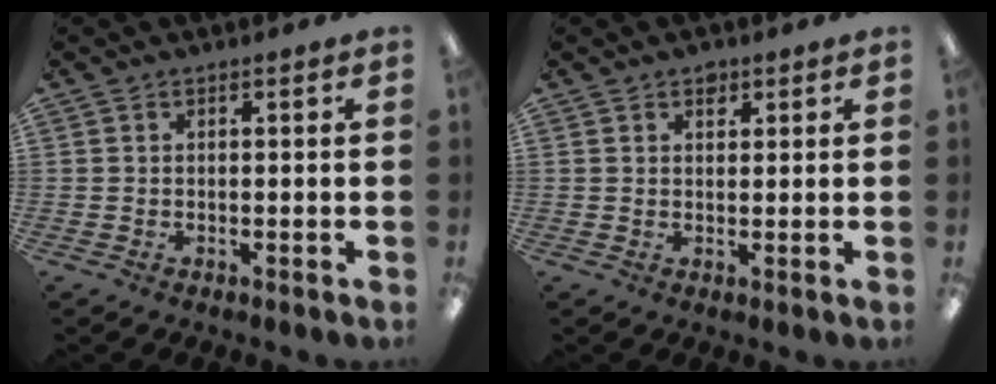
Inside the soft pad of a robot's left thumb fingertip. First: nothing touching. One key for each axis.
{"total": 2.1, "fx": 1.5, "fy": 1.2, "fz": 0.8, "tx": 0.000, "ty": -0.006, "tz": 0.024}